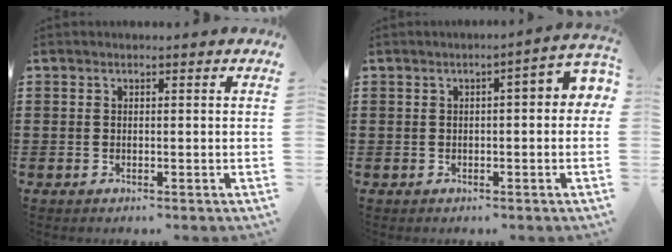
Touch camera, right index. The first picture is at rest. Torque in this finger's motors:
{"motor_torque": [1.38, -0.24, 0.39, 0.05]}